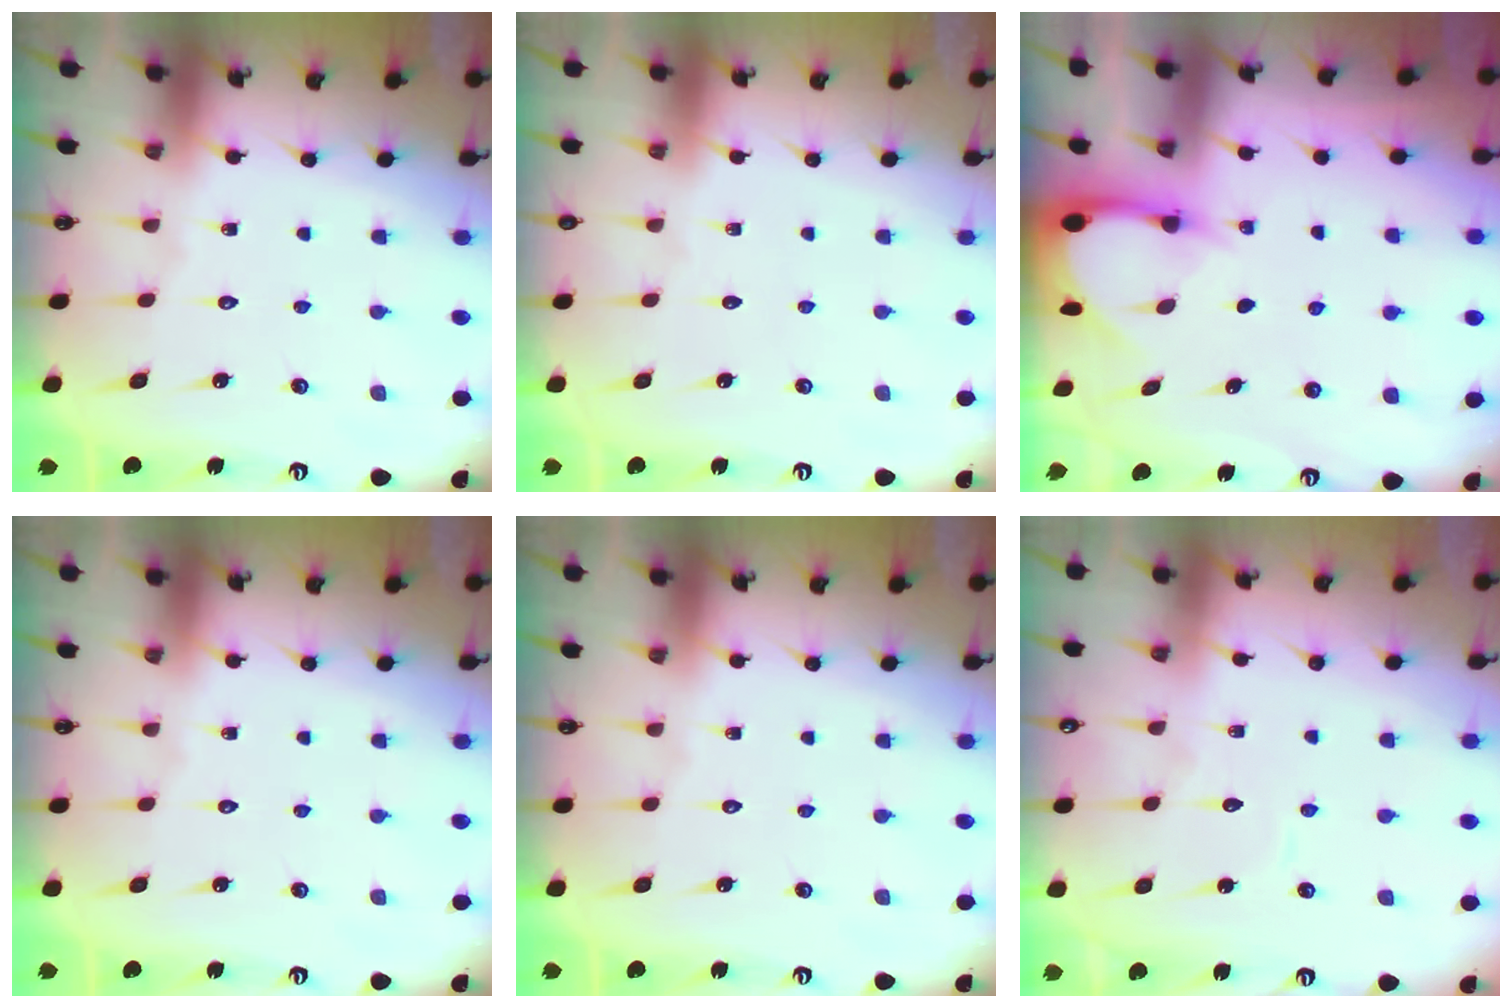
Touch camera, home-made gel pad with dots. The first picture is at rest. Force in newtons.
{"total": 0.0}
{"total": 3.1, "press": 3.1, "slide": 0.2}
{"total": 0.0}
{"total": 0.0}
{"total": 5.6, "press": 5.6, "slide": 0.3}